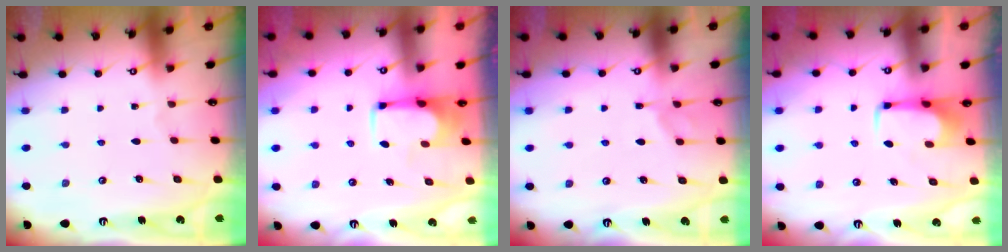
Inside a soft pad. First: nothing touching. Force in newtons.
{"total": 3.7, "press": 3.7, "slide": 0.2}
{"total": 5.5, "press": 5.5, "slide": 0.8}
{"total": 1.7, "press": 1.7, "slide": 0.4}